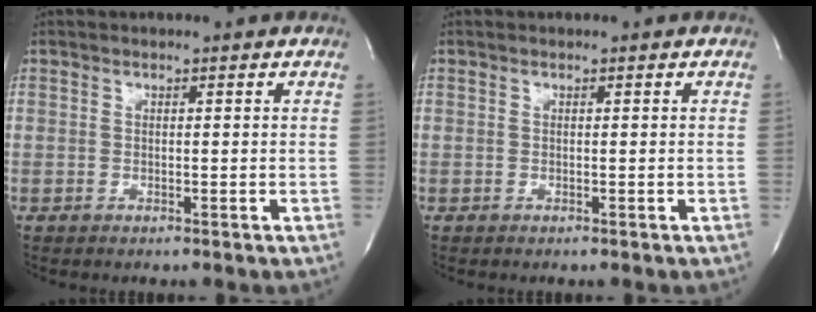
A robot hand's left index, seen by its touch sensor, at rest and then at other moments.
{"total": 0.0}